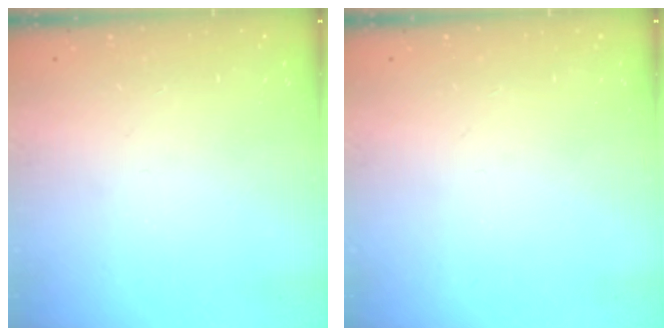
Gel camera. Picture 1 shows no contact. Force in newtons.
{"total": 0.0}